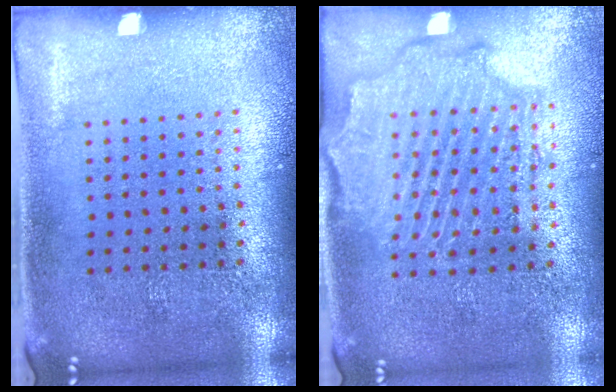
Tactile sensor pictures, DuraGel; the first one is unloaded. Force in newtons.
{"total": 2.3, "press": 2.2, "slide": 0.6}